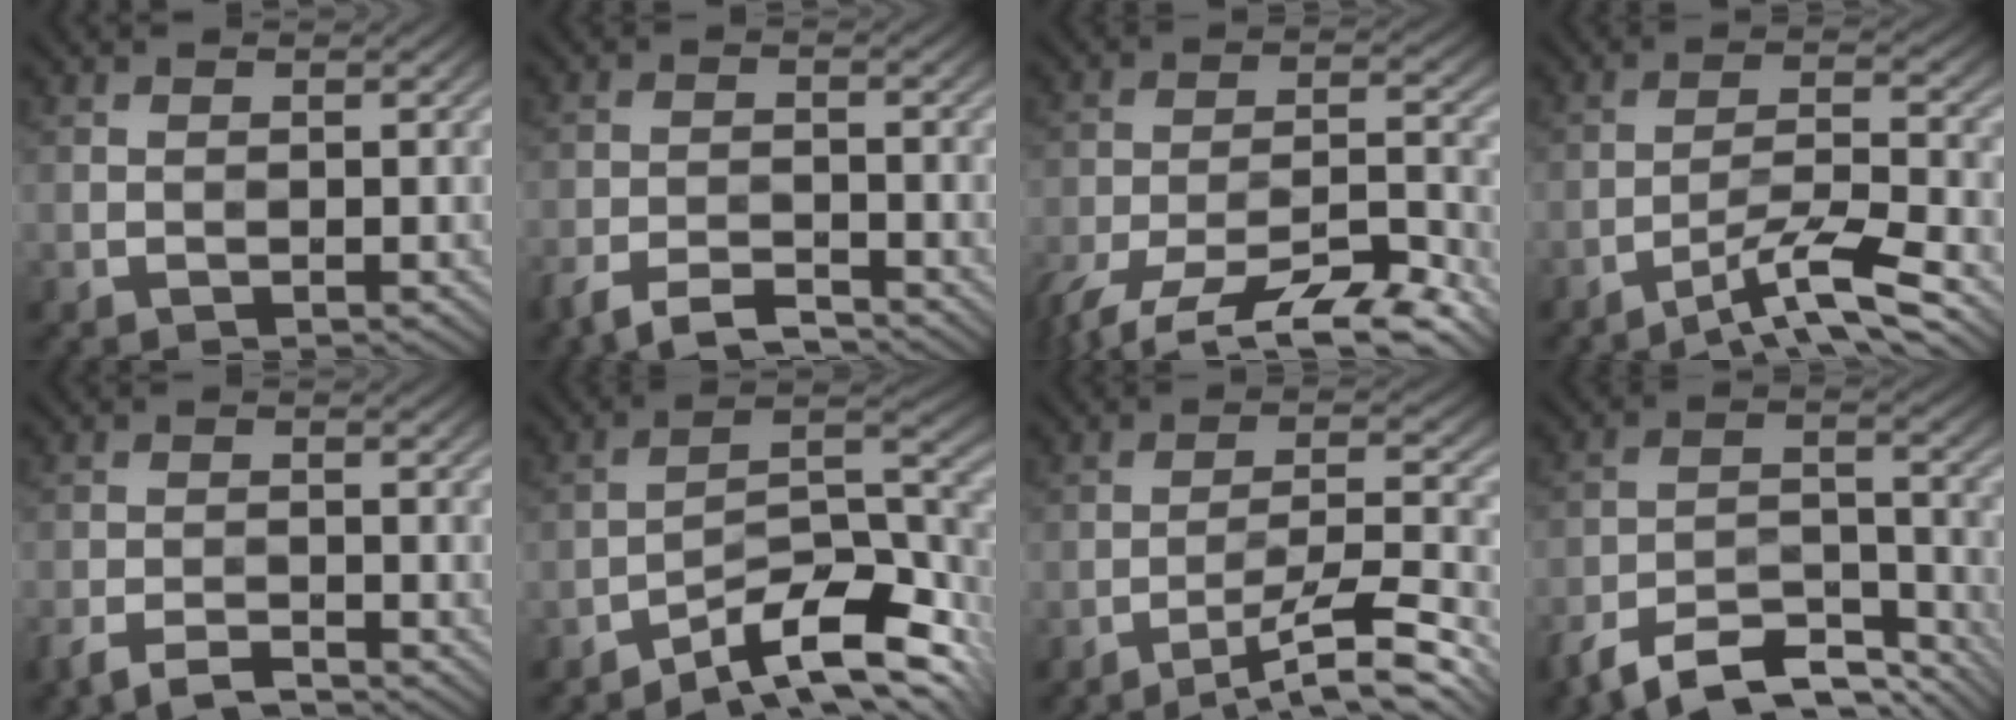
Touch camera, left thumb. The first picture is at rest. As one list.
[{"total": 5.2, "force": [-4.4, 1.2, 2.5], "torque": [-0.049, -0.006, -0.085]}, {"total": 13.5, "force": [-10.1, 4.0, 8.0], "torque": [-0.156, -0.014, -0.180]}, {"total": 8.4, "force": [-6.0, 1.1, 5.8], "torque": [-0.096, 0.015, -0.110]}, {"total": 3.8, "force": [-3.2, 0.8, 1.9], "torque": [-0.042, -0.005, -0.067]}, {"total": 10.6, "force": [-7.0, 2.5, 7.6], "torque": [-0.119, 0.005, -0.128]}, {"total": 10.7, "force": [-8.1, 1.5, 6.8], "torque": [-0.122, 0.010, -0.123]}, {"total": 10.9, "force": [-8.8, 3.5, 5.3], "torque": [-0.091, -0.001, -0.164]}]